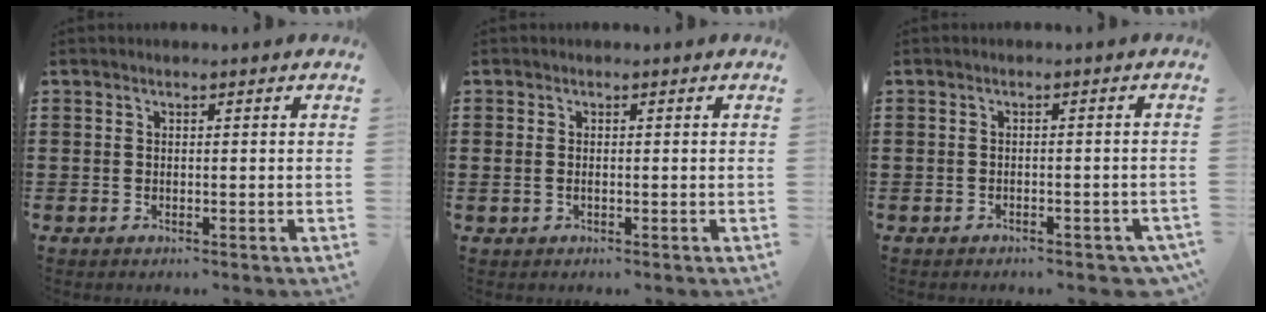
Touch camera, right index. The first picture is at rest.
{"total": 1.0, "force": [-0.2, 0.5, 0.9], "torque": [-0.025, -0.002, -0.007]}
{"total": 1.6, "force": [-1.5, 0.3, 0.5], "torque": [-0.013, -0.002, -0.030]}